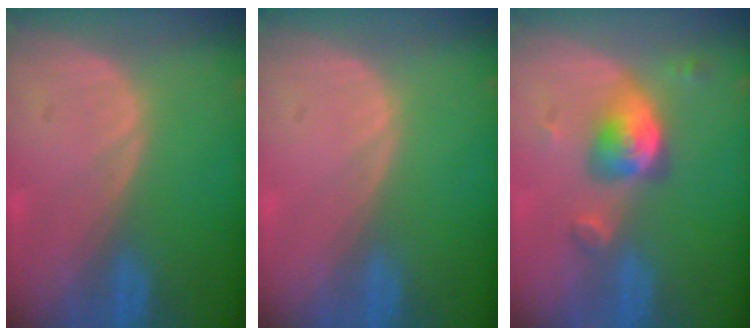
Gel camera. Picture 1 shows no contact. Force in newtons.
{"total": 0.0}
{"total": 5.1, "press": 5.1, "slide": 0.2}